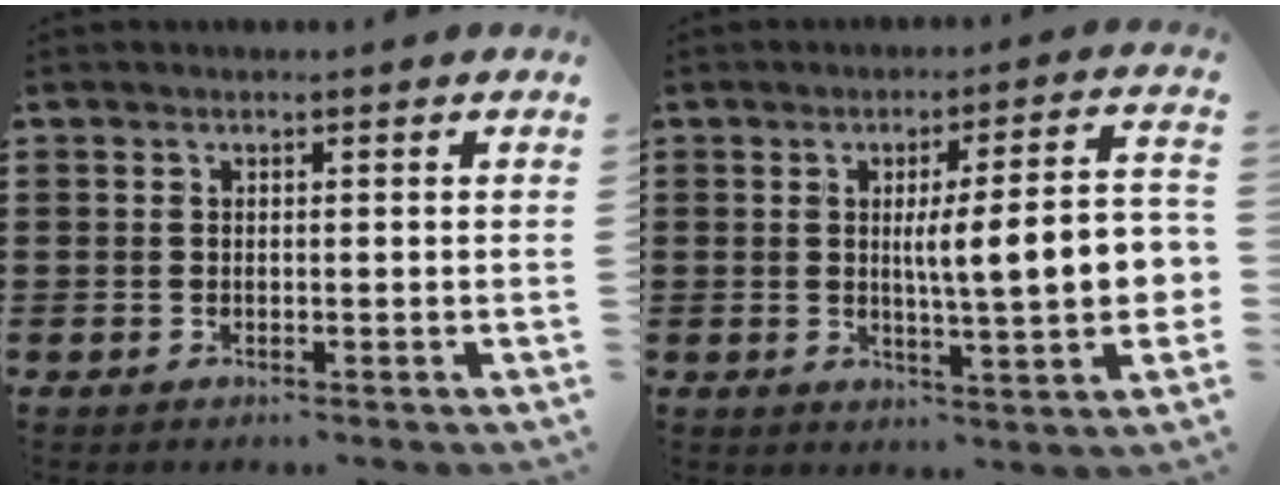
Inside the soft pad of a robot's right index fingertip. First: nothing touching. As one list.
[{"total": 10.2, "force": [0.2, 1.4, 10.1], "torque": [-0.155, -0.007, -0.005]}]